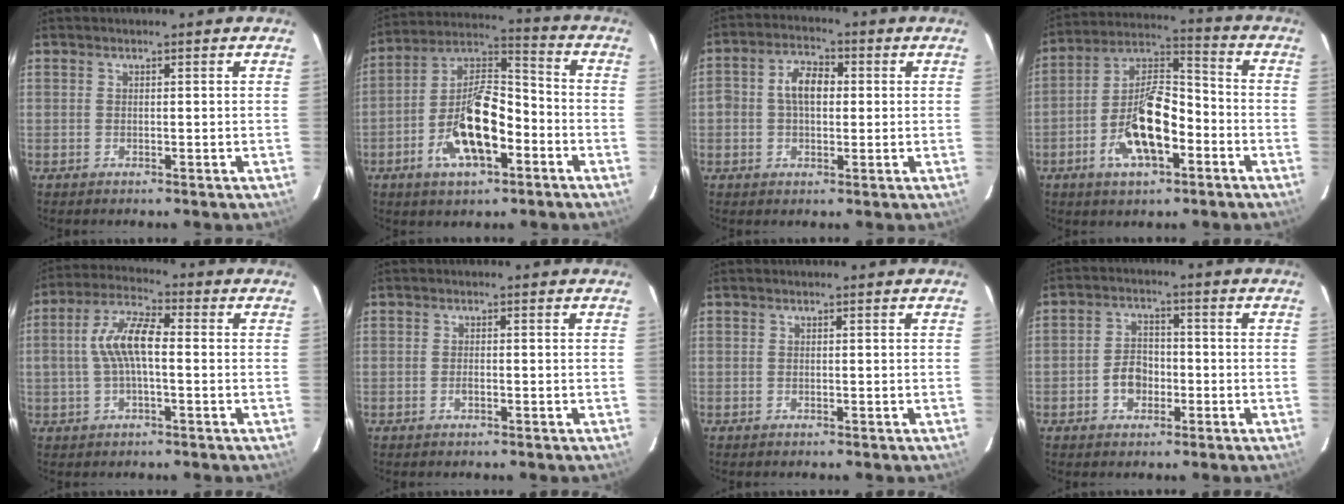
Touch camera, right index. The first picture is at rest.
{"total": 14.9, "force": [-6.1, 6.4, 12.0], "torque": [-0.232, 0.016, -0.107]}
{"total": 6.2, "force": [0.3, 4.1, 4.7], "torque": [-0.086, 0.020, 0.004]}
{"total": 14.0, "force": [-5.7, 5.9, 11.3], "torque": [-0.219, 0.016, -0.099]}
{"total": 8.7, "force": [-0.3, 3.3, 8.0], "torque": [-0.165, 0.018, -0.007]}
{"total": 1.1, "force": [-0.5, 0.7, 0.8], "torque": [-0.016, 0.002, -0.009]}
{"total": 0.0}
{"total": 5.4, "force": [-1.9, 4.2, 2.7], "torque": [-0.054, 0.016, -0.028]}